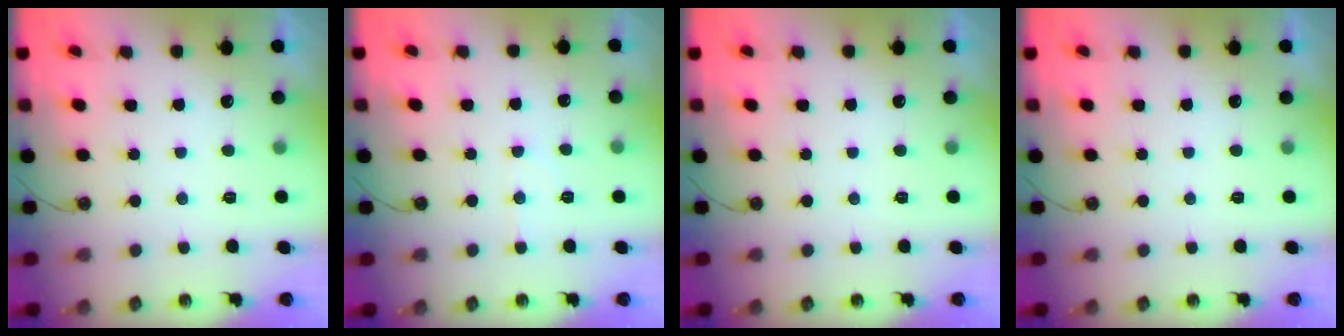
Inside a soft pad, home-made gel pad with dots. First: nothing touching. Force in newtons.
{"total": 5.5, "press": 5.5, "slide": 0.7}
{"total": 0.0}
{"total": 0.0}